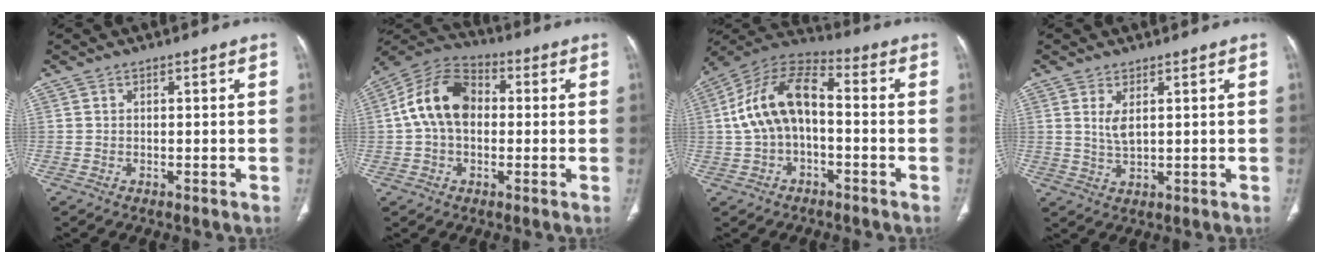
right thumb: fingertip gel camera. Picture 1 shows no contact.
{"total": 13.0, "force": [0.8, 8.9, 9.3], "torque": [-0.163, 0.031, 0.000]}
{"total": 13.9, "force": [-0.5, 8.0, 11.4], "torque": [-0.216, 0.045, -0.019]}
{"total": 3.3, "force": [1.2, 1.3, 2.9], "torque": [-0.060, -0.011, 0.032]}